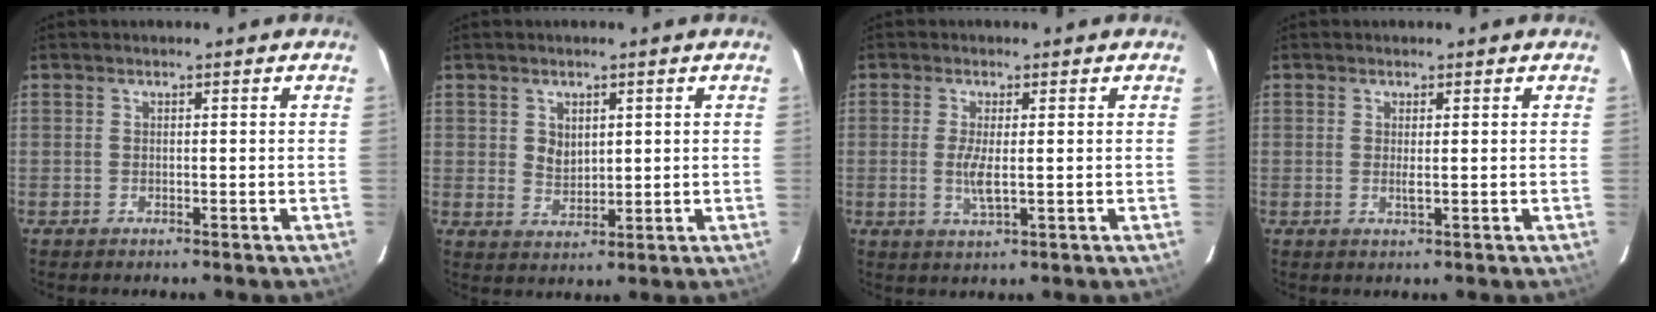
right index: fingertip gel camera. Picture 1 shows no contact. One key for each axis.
{"total": 3.6, "fx": 1.1, "fy": 2.9, "fz": 1.8, "tx": -0.031, "ty": 0.003, "tz": 0.024}
{"total": 4.0, "fx": -0.1, "fy": 0.7, "fz": 3.9, "tx": -0.079, "ty": -0.008, "tz": -0.005}
{"total": 1.8, "fx": 0.3, "fy": -0.1, "fz": 1.7, "tx": -0.029, "ty": -0.002, "tz": 0.004}